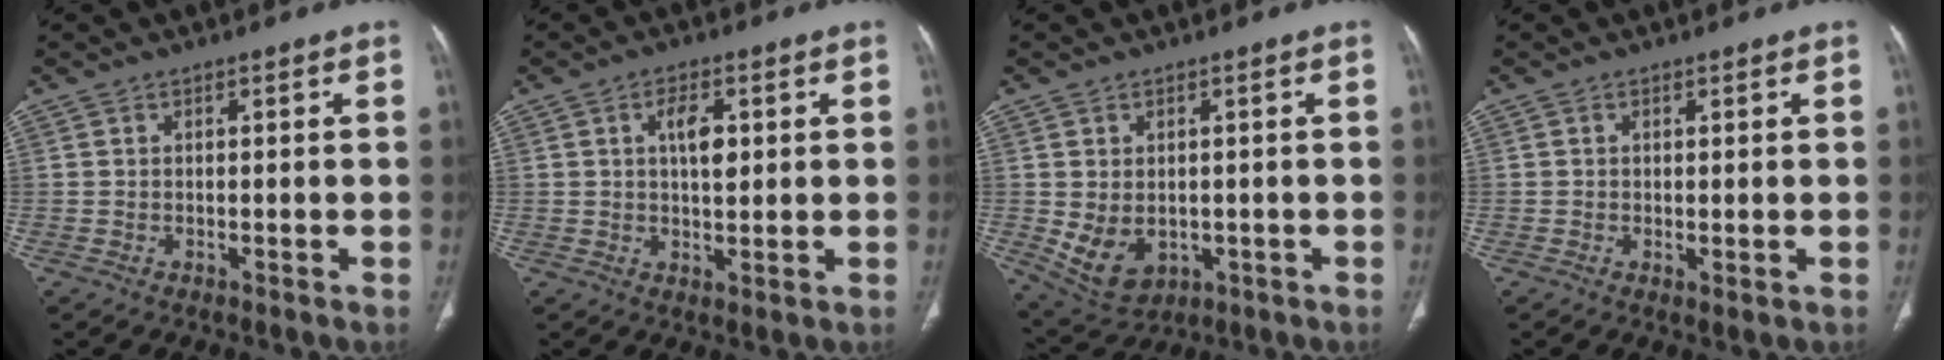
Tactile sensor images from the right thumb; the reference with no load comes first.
{"total": 5.6, "force": [1.3, 2.6, 4.7], "torque": [-0.071, -0.006, 0.022]}
{"total": 8.1, "force": [-0.9, 5.9, 5.5], "torque": [-0.086, -0.006, 0.010]}
{"total": 1.3, "force": [-0.1, 0.4, 1.2], "torque": [-0.026, -0.007, 0.001]}